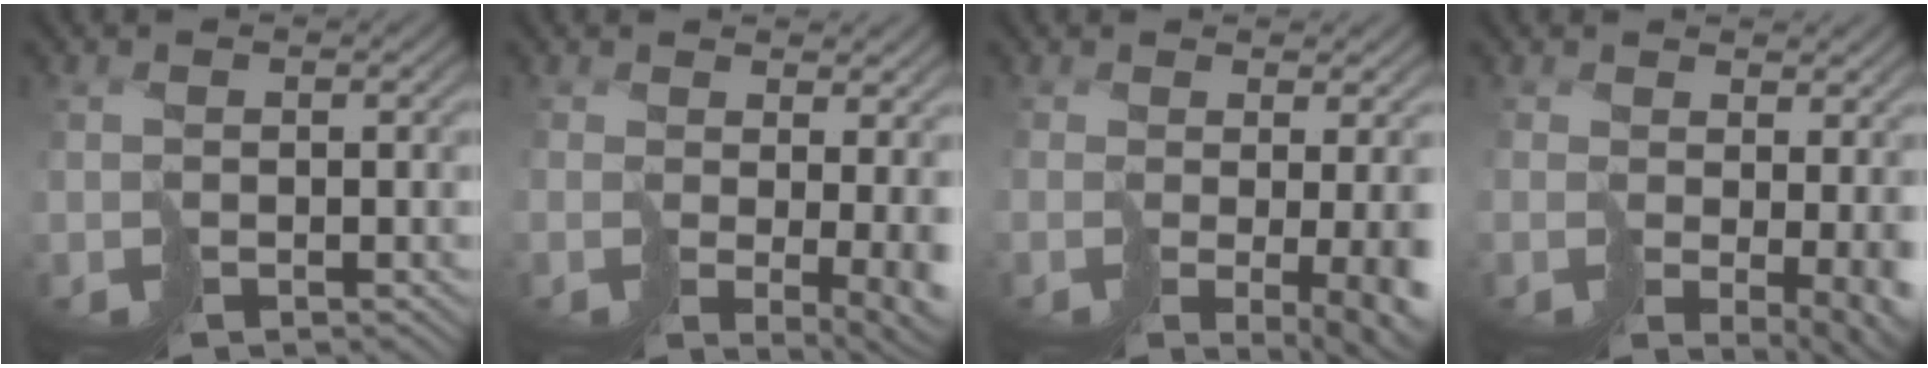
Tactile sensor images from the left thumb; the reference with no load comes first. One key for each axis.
{"total": 4.9, "fx": 0.2, "fy": 1.2, "fz": 4.7, "tx": -0.072, "ty": -0.018, "tz": 0.013}
{"total": 6.8, "fx": -1.1, "fy": 1.6, "fz": 6.6, "tx": -0.084, "ty": -0.032, "tz": 0.015}
{"total": 4.8, "fx": 0.2, "fy": 1.5, "fz": 4.5, "tx": -0.069, "ty": -0.020, "tz": 0.016}